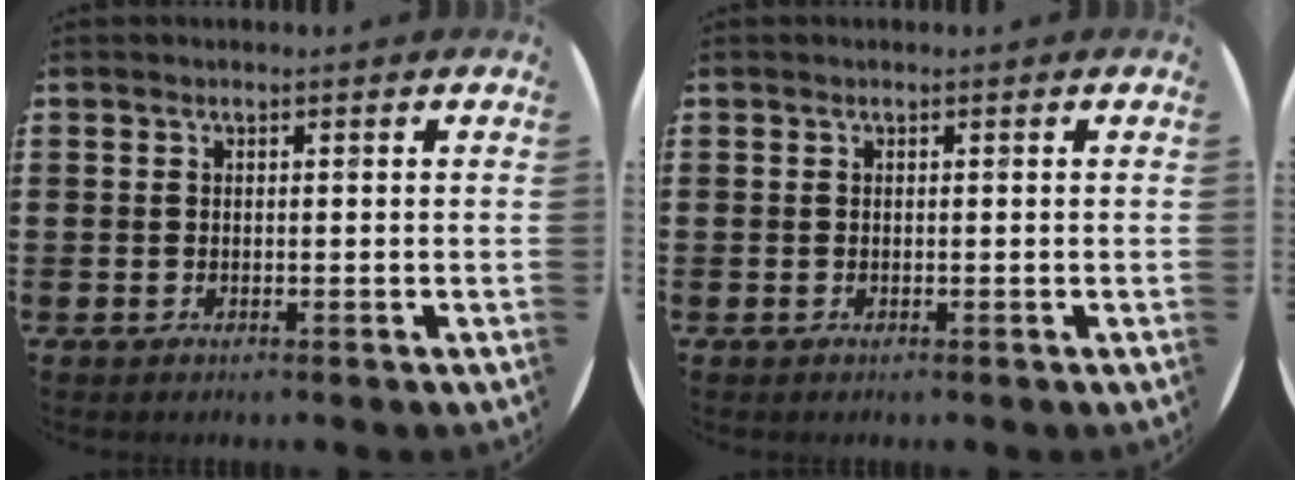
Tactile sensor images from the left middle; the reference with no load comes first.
{"total": 0.0}